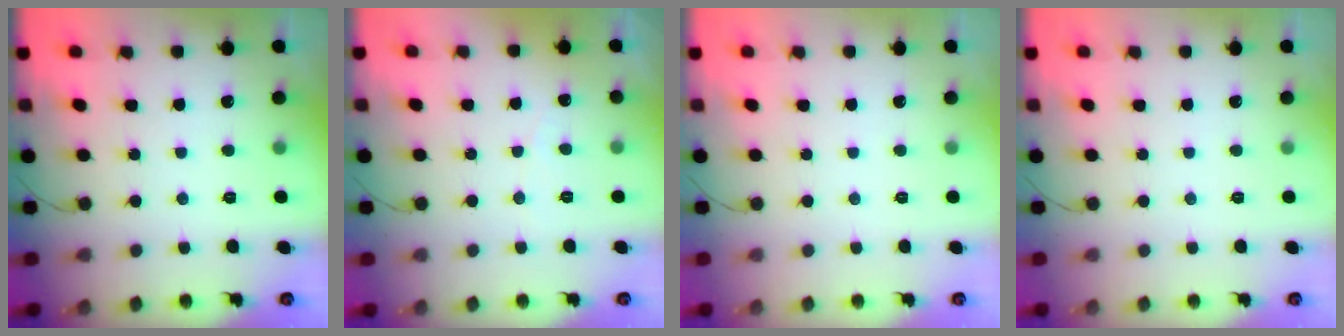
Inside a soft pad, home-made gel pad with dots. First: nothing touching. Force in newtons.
{"total": 1.9, "press": 1.9, "slide": 0.2}
{"total": 0.0}
{"total": 0.0}